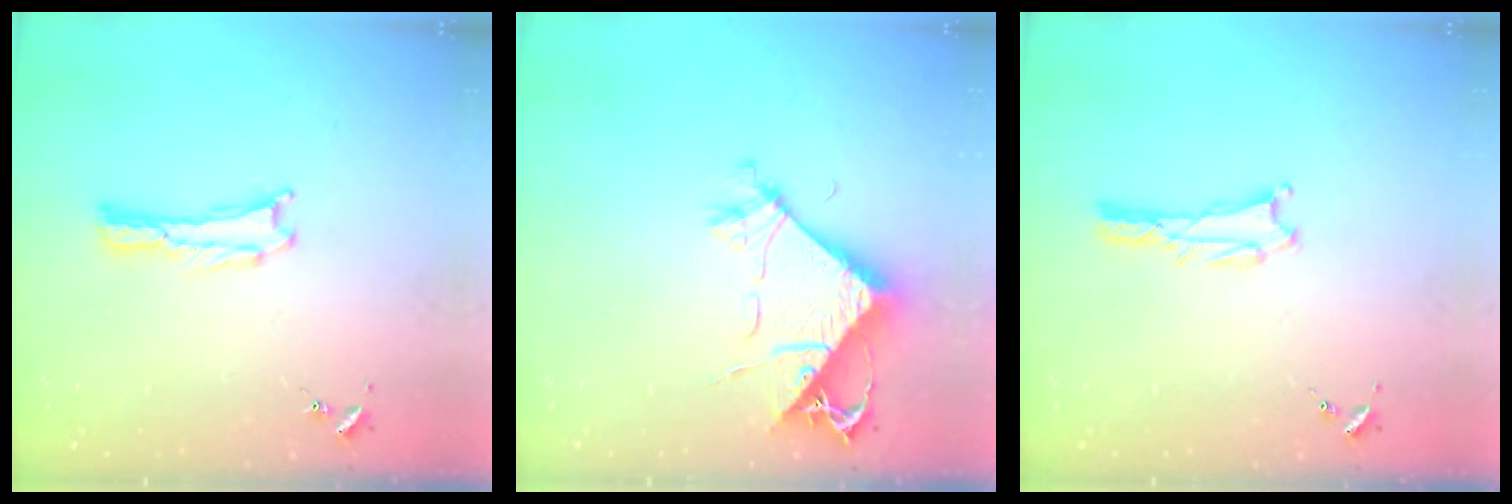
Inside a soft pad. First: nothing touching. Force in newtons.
{"total": 7.7, "press": 7.6, "slide": 1.1}
{"total": 1.0, "press": 1.0, "slide": 0.1}